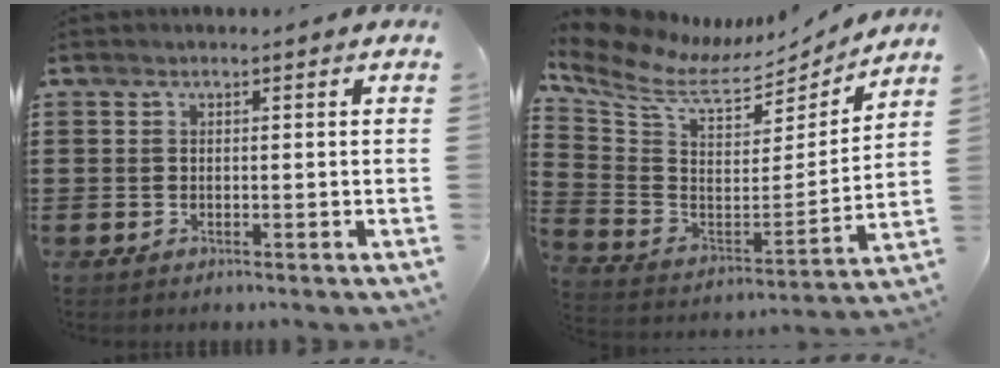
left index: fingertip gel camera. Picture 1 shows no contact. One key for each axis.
{"total": 9.1, "fx": 7.2, "fy": 3.4, "fz": 4.3, "tx": -0.123, "ty": -0.053, "tz": 0.124}